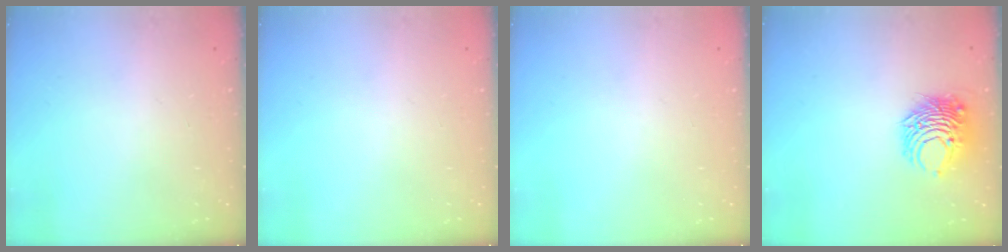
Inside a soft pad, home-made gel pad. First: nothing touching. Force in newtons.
{"total": 0.0}
{"total": 0.0}
{"total": 8.4, "press": 8.4, "slide": 0.5}